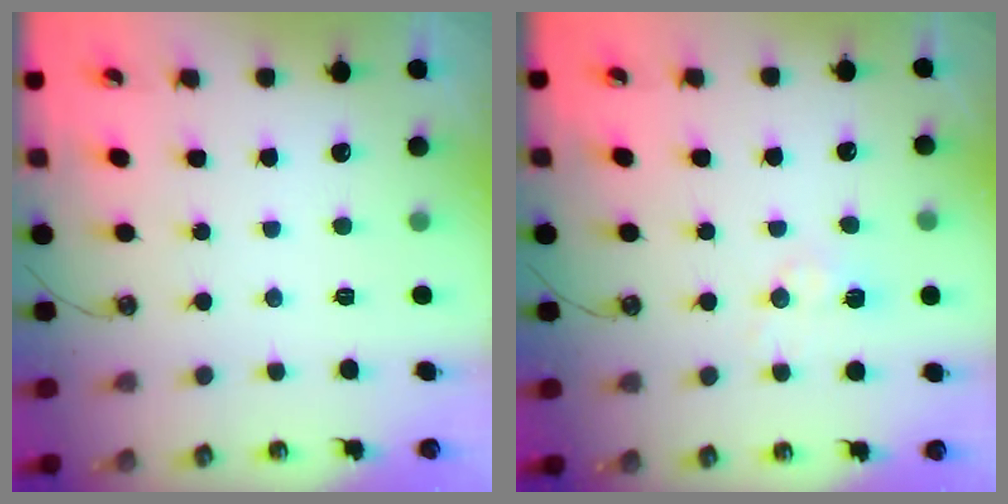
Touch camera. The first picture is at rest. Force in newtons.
{"total": 6.3, "press": 6.3, "slide": 0.6}